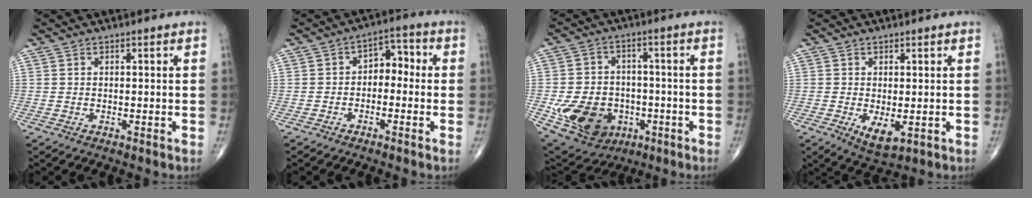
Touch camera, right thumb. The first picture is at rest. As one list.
[{"total": 4.6, "force": [-0.9, 3.2, 3.2], "torque": [-0.026, 0.031, -0.028]}, {"total": 14.8, "force": [-4.3, 11.5, 8.4], "torque": [-0.126, 0.014, -0.056]}, {"total": 4.7, "force": [-1.0, 2.3, 4.0], "torque": [-0.064, -0.014, -0.005]}]